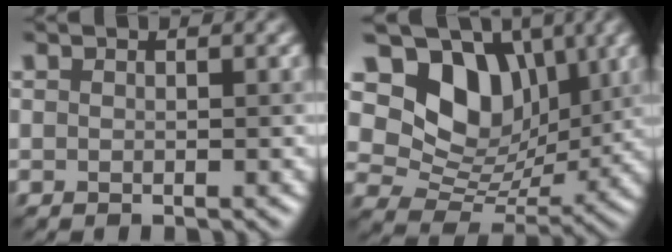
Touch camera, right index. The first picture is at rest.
{"total": 10.0, "force": [3.7, 7.1, 5.9], "torque": [-0.101, -0.012, 0.061]}